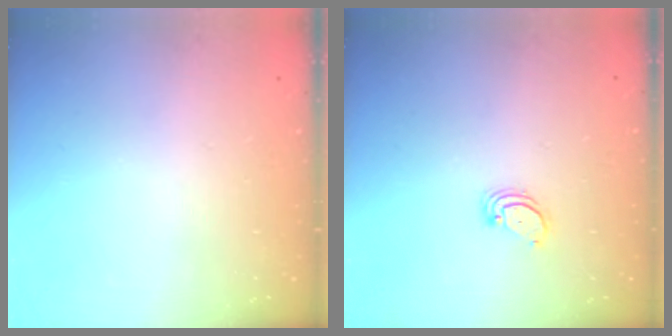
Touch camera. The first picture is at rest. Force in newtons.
{"total": 2.2, "press": 2.2, "slide": 0.3}